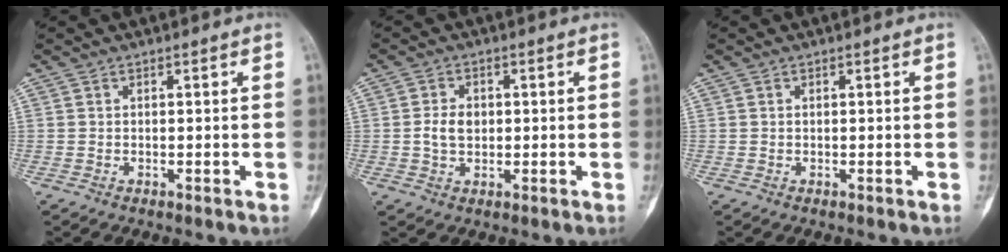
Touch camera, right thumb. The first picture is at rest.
{"total": 4.1, "force": [0.0, 3.0, 2.8], "torque": [-0.049, 0.006, 0.000]}
{"total": 0.0}